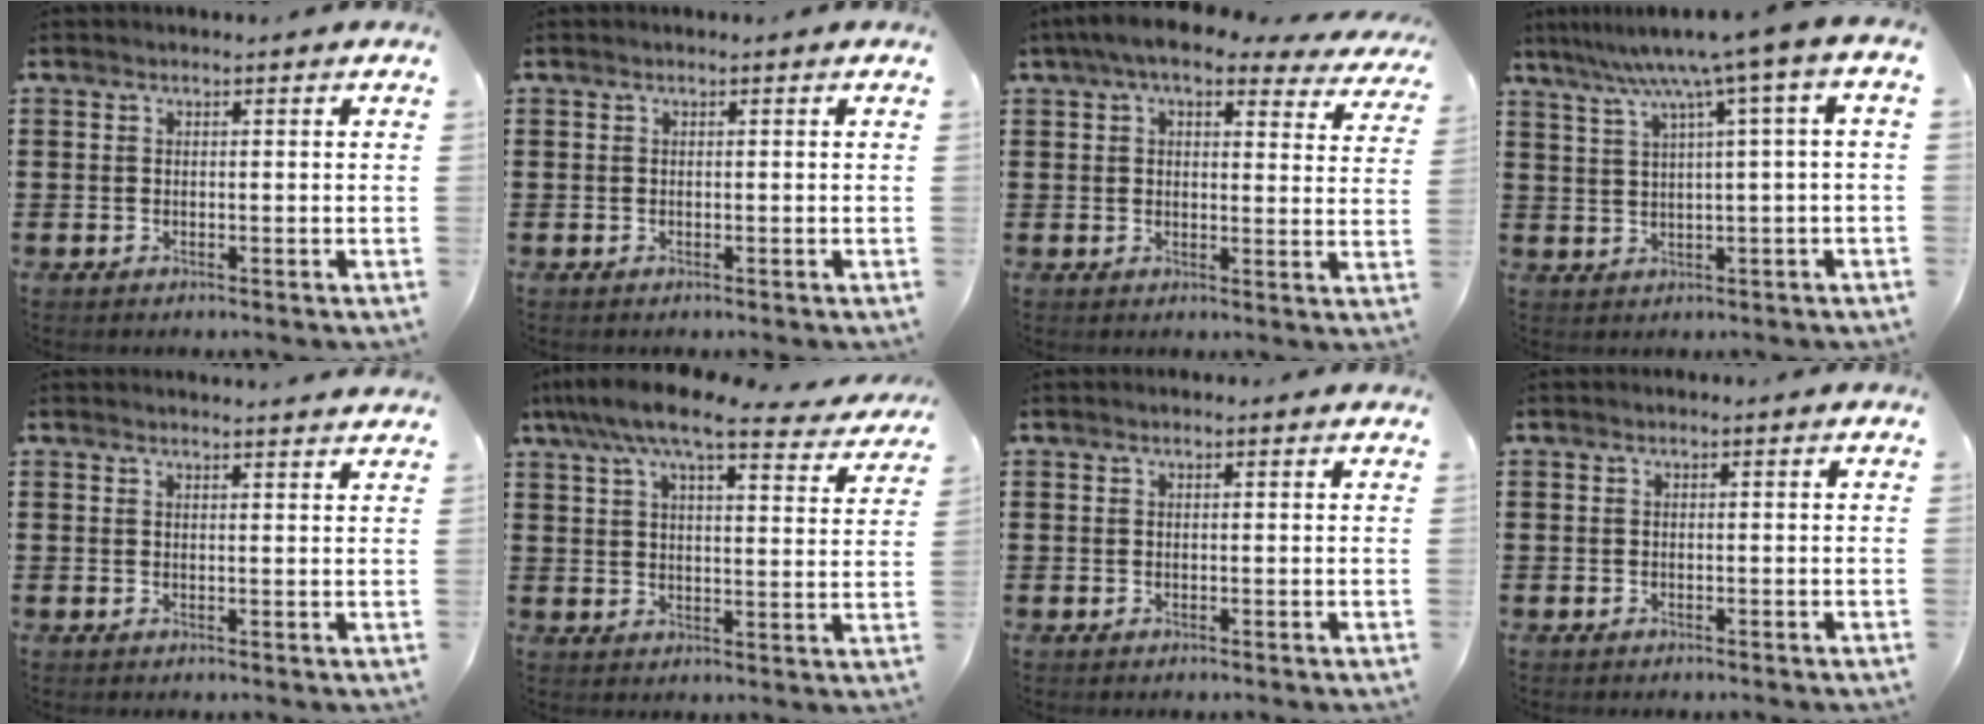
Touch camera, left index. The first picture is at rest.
{"total": 0.0}
{"total": 6.7, "force": [5.4, 1.5, 3.7], "torque": [-0.081, -0.012, 0.095]}
{"total": 6.7, "force": [2.7, -0.5, 6.1], "torque": [-0.125, -0.013, 0.038]}
{"total": 1.9, "force": [1.9, -0.3, 0.2], "torque": [-0.008, -0.003, 0.036]}
{"total": 9.1, "force": [7.4, 1.3, 5.1], "torque": [-0.116, -0.029, 0.129]}
{"total": 0.5, "force": [0.4, 0.1, 0.3], "torque": [-0.007, 0.001, 0.008]}
{"total": 0.0}